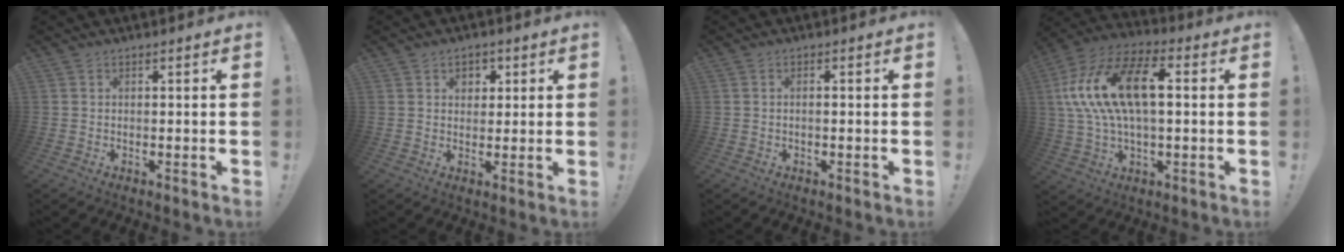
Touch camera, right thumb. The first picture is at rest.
{"total": 3.6, "force": [1.6, 2.9, 1.5], "torque": [-0.008, -0.006, 0.023]}
{"total": 1.1, "force": [-0.5, 0.0, 1.0], "torque": [-0.017, -0.001, -0.008]}
{"total": 19.7, "force": [3.3, 10.3, 16.5], "torque": [-0.306, 0.006, 0.049]}